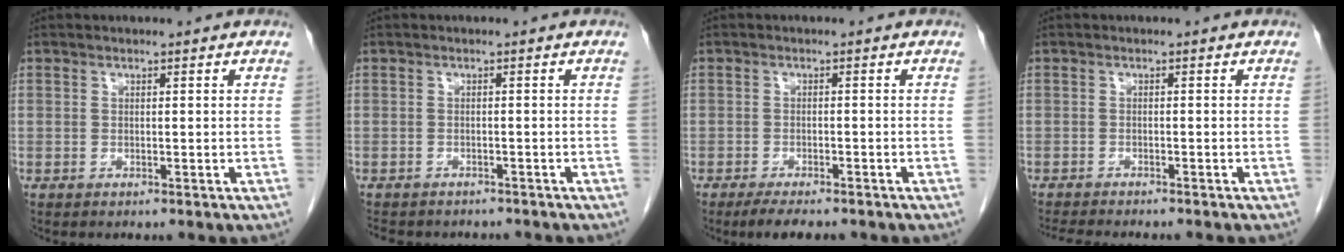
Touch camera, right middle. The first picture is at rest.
{"total": 8.1, "force": [-7.0, 3.1, 2.6], "torque": [-0.048, 0.002, -0.088]}
{"total": 5.0, "force": [-4.0, 1.4, 2.6], "torque": [-0.040, -0.008, -0.058]}
{"total": 8.1, "force": [-7.2, 1.2, 3.5], "torque": [-0.048, -0.010, -0.104]}